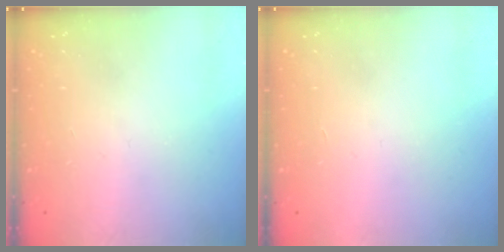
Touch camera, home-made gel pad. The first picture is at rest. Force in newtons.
{"total": 1.7, "press": 1.7, "slide": 0.1}